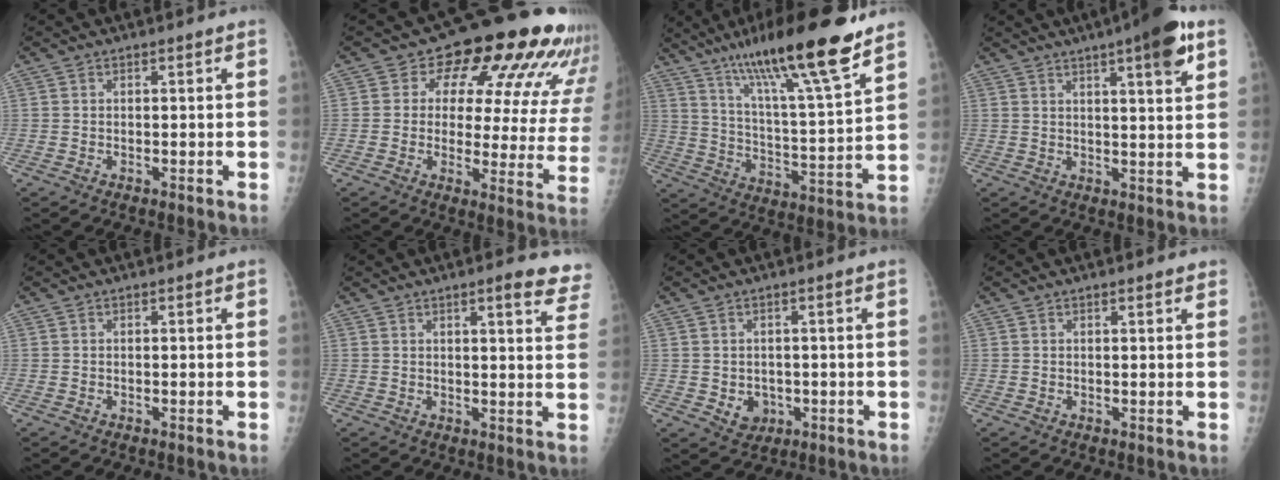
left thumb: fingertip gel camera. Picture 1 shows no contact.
{"total": 20.6, "force": [12.0, 9.7, 13.7], "torque": [-0.132, -0.042, 0.135]}
{"total": 21.8, "force": [14.9, 2.4, 15.7], "torque": [-0.248, -0.059, 0.250]}
{"total": 10.5, "force": [5.6, 1.8, 8.6], "torque": [-0.113, -0.017, 0.074]}
{"total": 0.0}
{"total": 8.8, "force": [6.6, 1.8, 5.6], "torque": [-0.042, -0.025, 0.063]}
{"total": 3.9, "force": [-0.7, 3.3, 1.9], "torque": [-0.013, 0.000, 0.003]}
{"total": 1.5, "force": [1.2, 0.4, 0.9], "torque": [-0.008, -0.002, 0.015]}